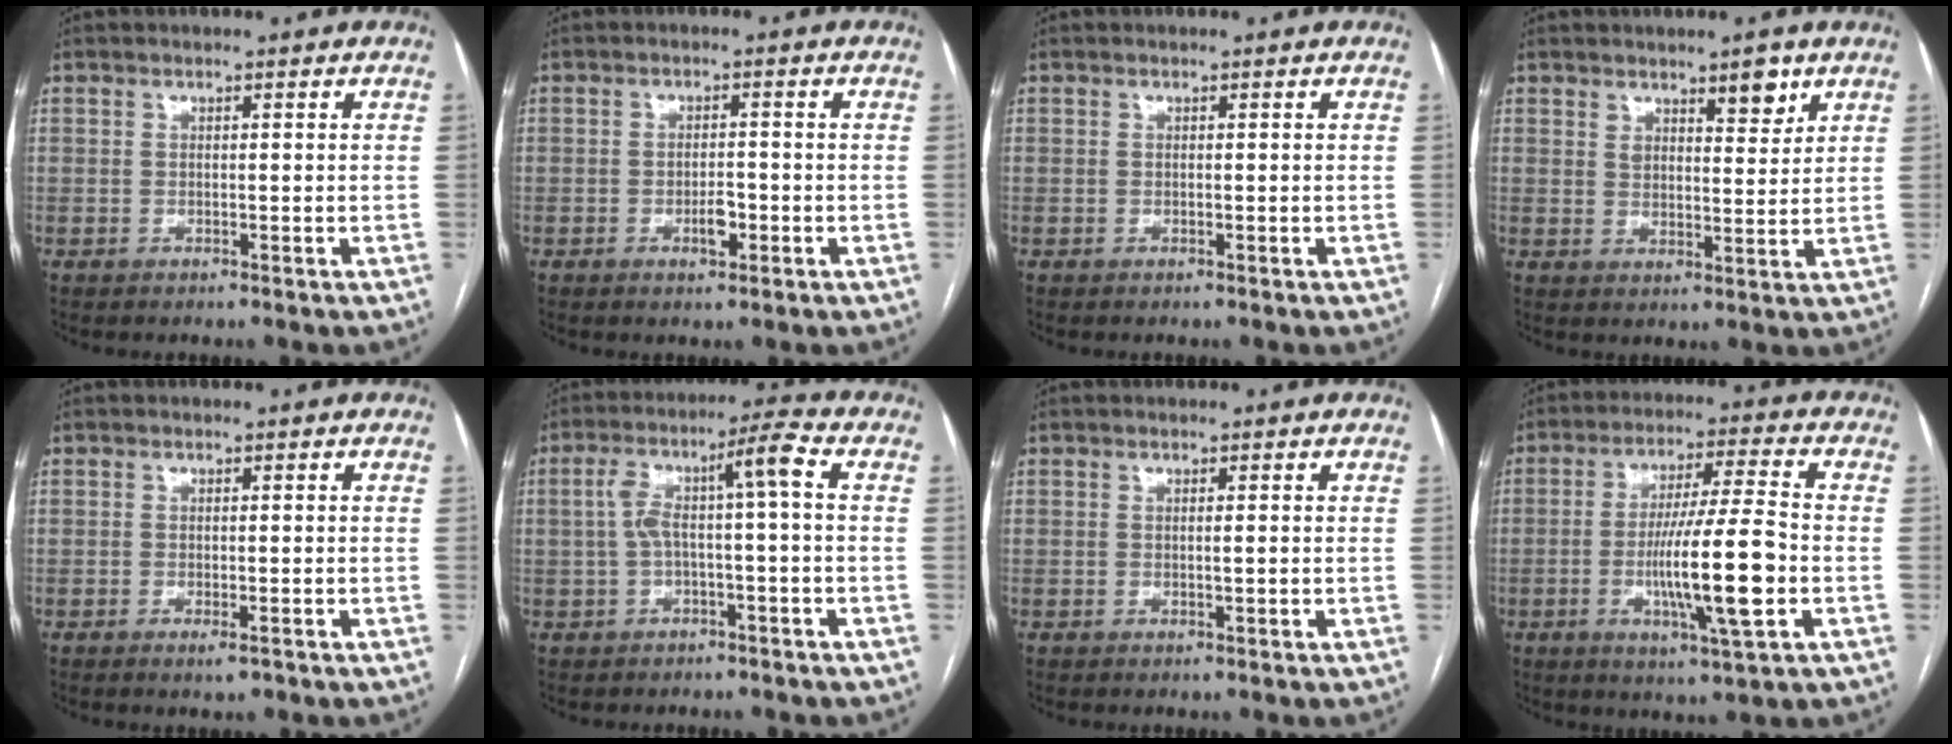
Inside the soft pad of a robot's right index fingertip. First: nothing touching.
{"total": 2.8, "force": [-1.1, 1.1, 2.3], "torque": [-0.039, 0.001, -0.016]}
{"total": 0.0}
{"total": 5.1, "force": [3.5, 1.7, 3.4], "torque": [-0.051, -0.005, 0.054]}
{"total": 1.6, "force": [-1.1, 0.4, 1.1], "torque": [-0.015, -0.001, -0.015]}
{"total": 7.7, "force": [0.2, 0.4, 7.6], "torque": [-0.142, 0.039, 0.006]}
{"total": 0.6, "force": [-0.1, -0.1, 0.6], "torque": [-0.011, 0.000, -0.001]}
{"total": 13.6, "force": [-3.2, 0.2, 13.2], "torque": [-0.237, -0.010, -0.057]}